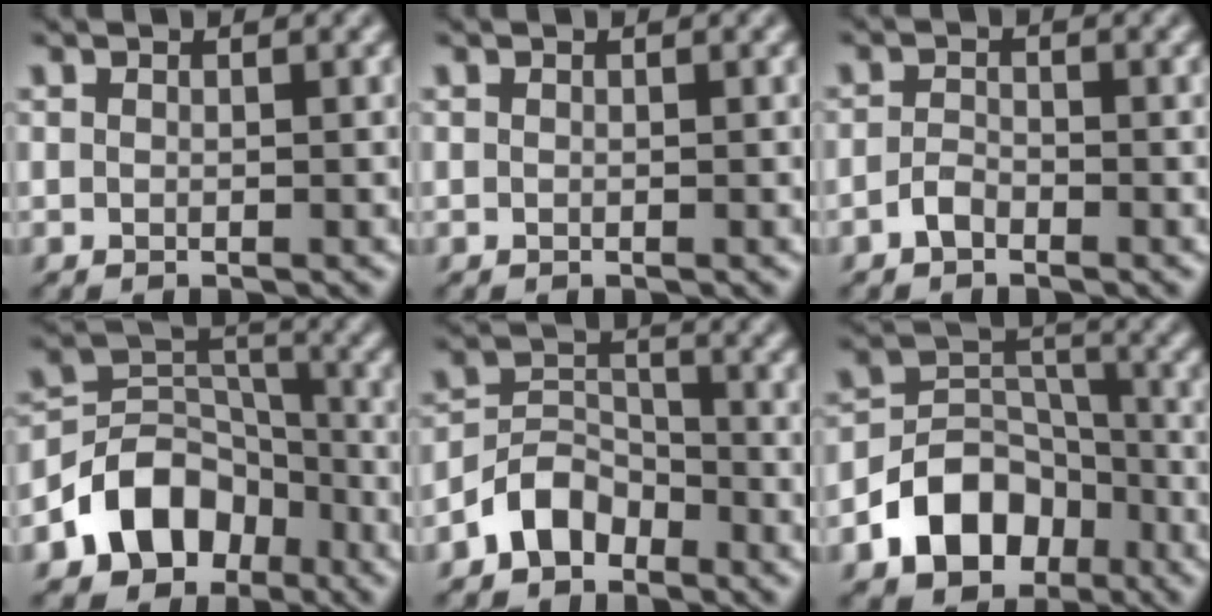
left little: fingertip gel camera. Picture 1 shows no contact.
{"total": 0.0}
{"total": 1.6, "force": [-1.2, 0.6, 0.8], "torque": [-0.016, 0.004, -0.028]}
{"total": 7.7, "force": [-4.2, 5.6, 3.3], "torque": [-0.042, 0.001, -0.085]}
{"total": 4.1, "force": [-2.9, 2.5, 1.5], "torque": [-0.021, 0.009, -0.062]}
{"total": 7.6, "force": [-4.1, 5.3, 3.6], "torque": [-0.052, -0.002, -0.078]}